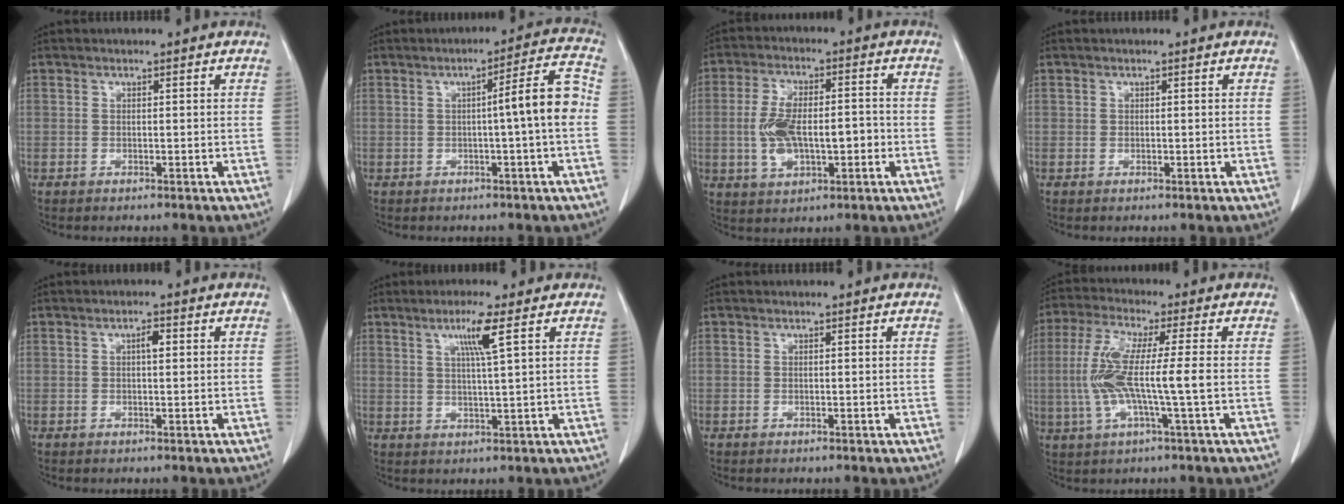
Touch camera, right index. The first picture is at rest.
{"total": 7.0, "force": [-0.6, -0.5, 7.0], "torque": [-0.096, 0.014, -0.010]}
{"total": 9.7, "force": [-1.4, 4.5, 8.4], "torque": [-0.169, 0.018, -0.015]}
{"total": 0.0}
{"total": 1.6, "force": [0.4, 0.5, 1.5], "torque": [-0.025, 0.004, 0.006]}
{"total": 5.2, "force": [2.4, -0.8, 4.6], "torque": [-0.086, -0.003, 0.044]}
{"total": 0.0}
{"total": 10.1, "force": [-0.9, 0.3, 10.0], "torque": [-0.212, 0.005, -0.021]}